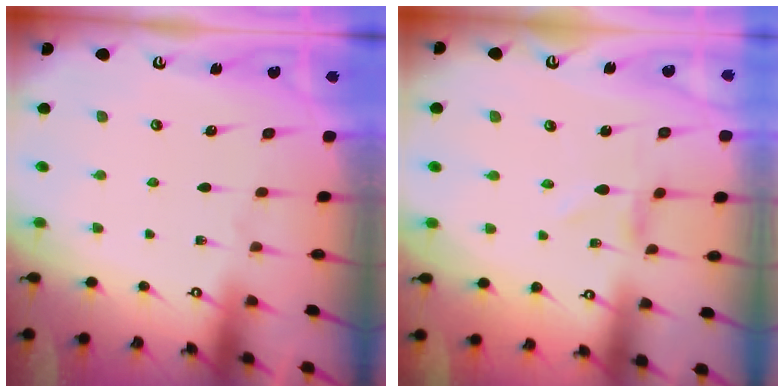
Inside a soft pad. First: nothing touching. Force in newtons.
{"total": 0.7, "press": 0.7, "slide": 0.1}